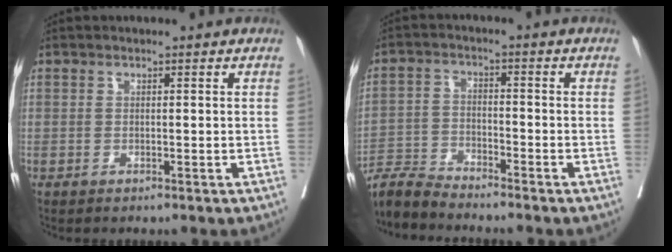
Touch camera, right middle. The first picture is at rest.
{"total": 5.1, "force": [-5.1, -0.3, 0.0], "torque": [0.000, -0.011, -0.098]}